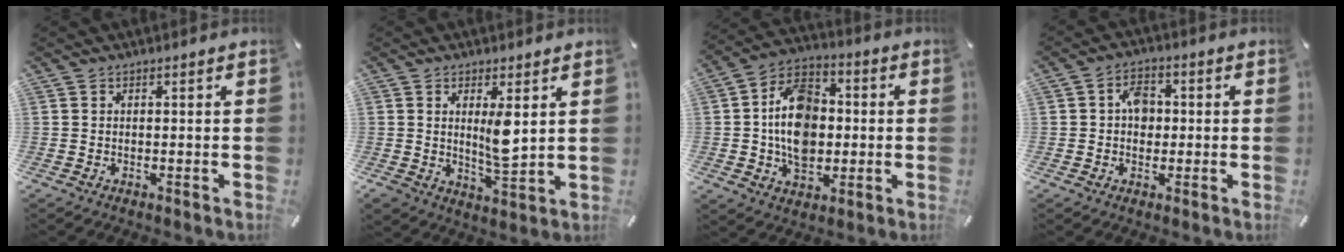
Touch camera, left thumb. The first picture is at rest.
{"total": 7.6, "force": [2.0, 3.0, 6.7], "torque": [-0.123, -0.016, 0.027]}
{"total": 14.7, "force": [-0.7, 11.0, 9.6], "torque": [-0.183, 0.012, -0.016]}
{"total": 5.3, "force": [0.2, 4.0, 3.4], "torque": [-0.050, 0.005, 0.000]}